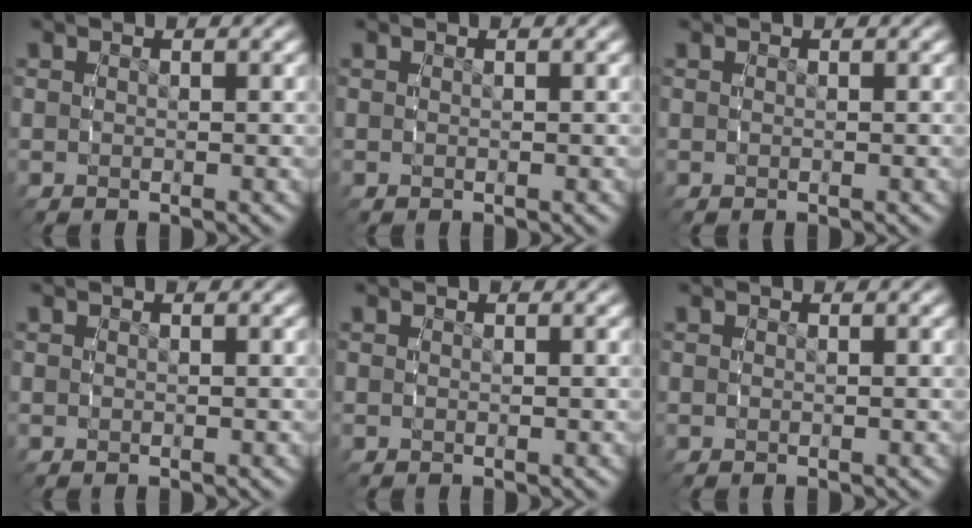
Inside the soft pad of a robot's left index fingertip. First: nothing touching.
{"total": 0.0}
{"total": 0.0}
{"total": 0.0}
{"total": 0.0}
{"total": 0.0}